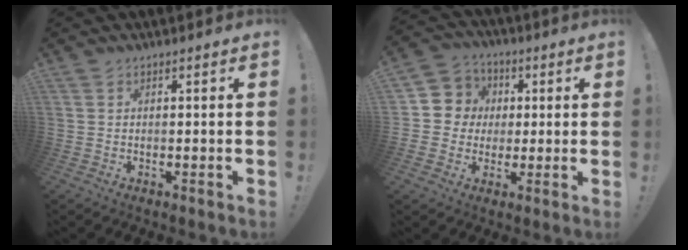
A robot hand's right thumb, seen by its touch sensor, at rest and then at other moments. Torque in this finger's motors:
{"motor_torque": [-0.33, 0.34, 0.03, 0.27, 0.00]}